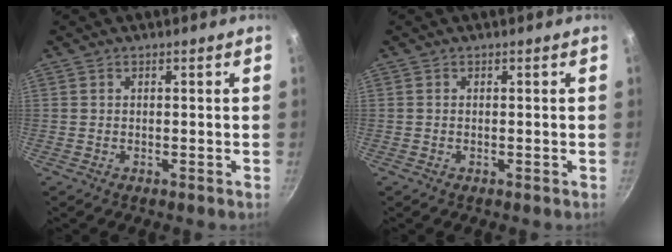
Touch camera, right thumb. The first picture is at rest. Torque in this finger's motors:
{"motor_torque": [0.18, 0.43, -0.22, 0.09, -0.02]}